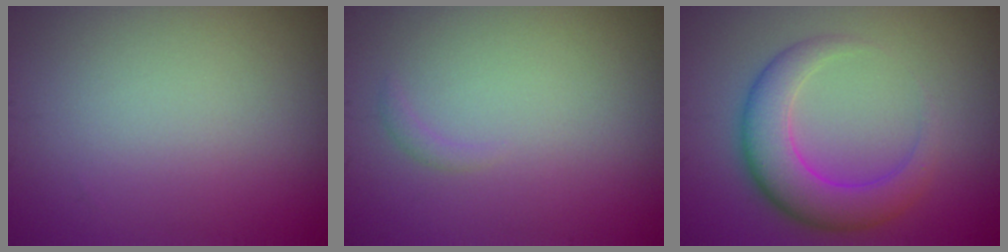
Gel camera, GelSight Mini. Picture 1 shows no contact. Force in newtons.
{"total": 0.6, "press": 0.6, "slide": 0.1}
{"total": 5.6, "press": 5.6, "slide": 0.1}